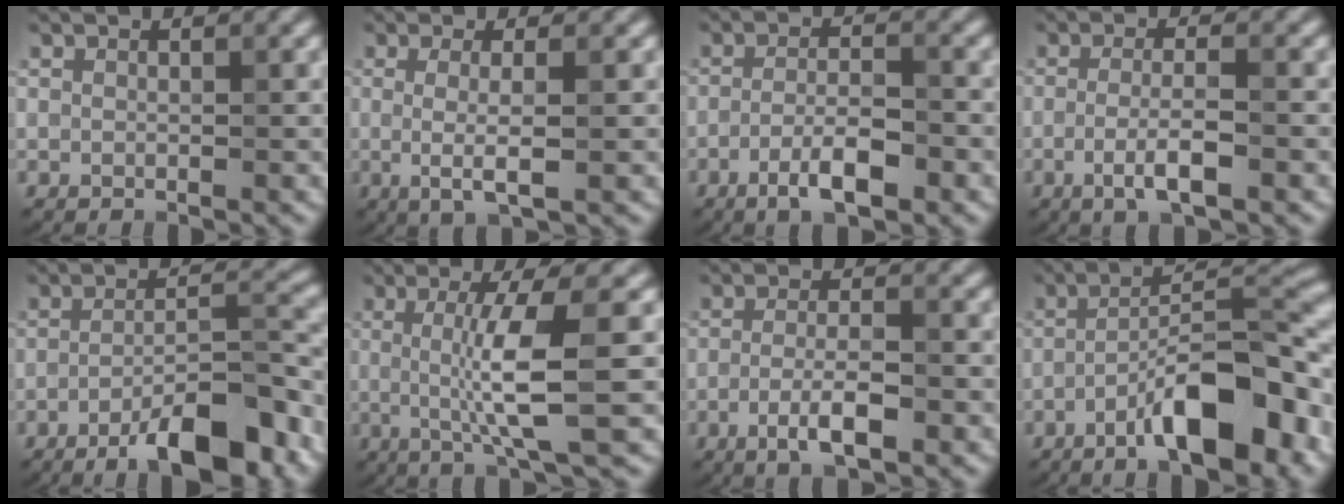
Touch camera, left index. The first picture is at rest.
{"total": 3.4, "force": [-0.1, 0.8, 3.4], "torque": [-0.060, -0.007, -0.003]}
{"total": 4.2, "force": [-2.1, 1.0, 3.4], "torque": [-0.065, 0.006, -0.041]}
{"total": 3.7, "force": [-1.4, 0.7, 3.4], "torque": [-0.061, 0.004, -0.030]}
{"total": 9.1, "force": [-5.8, 2.1, 6.8], "torque": [-0.098, 0.014, -0.092]}
{"total": 6.6, "force": [0.0, 1.0, 6.5], "torque": [-0.113, -0.001, 0.002]}
{"total": 4.0, "force": [-1.8, 0.9, 3.5], "torque": [-0.065, 0.003, -0.035]}
{"total": 10.3, "force": [-5.2, 2.6, 8.5], "torque": [-0.124, 0.024, -0.089]}